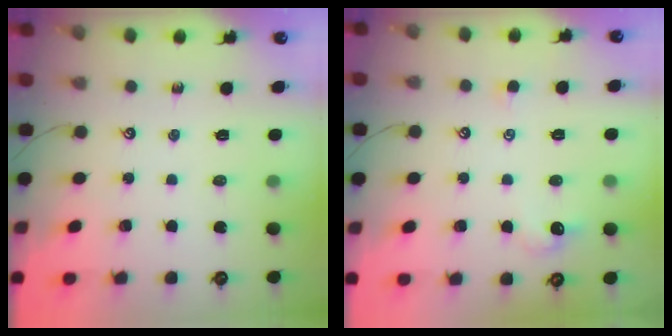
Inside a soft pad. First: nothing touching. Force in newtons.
{"total": 0.9, "press": 0.6, "slide": 0.6}